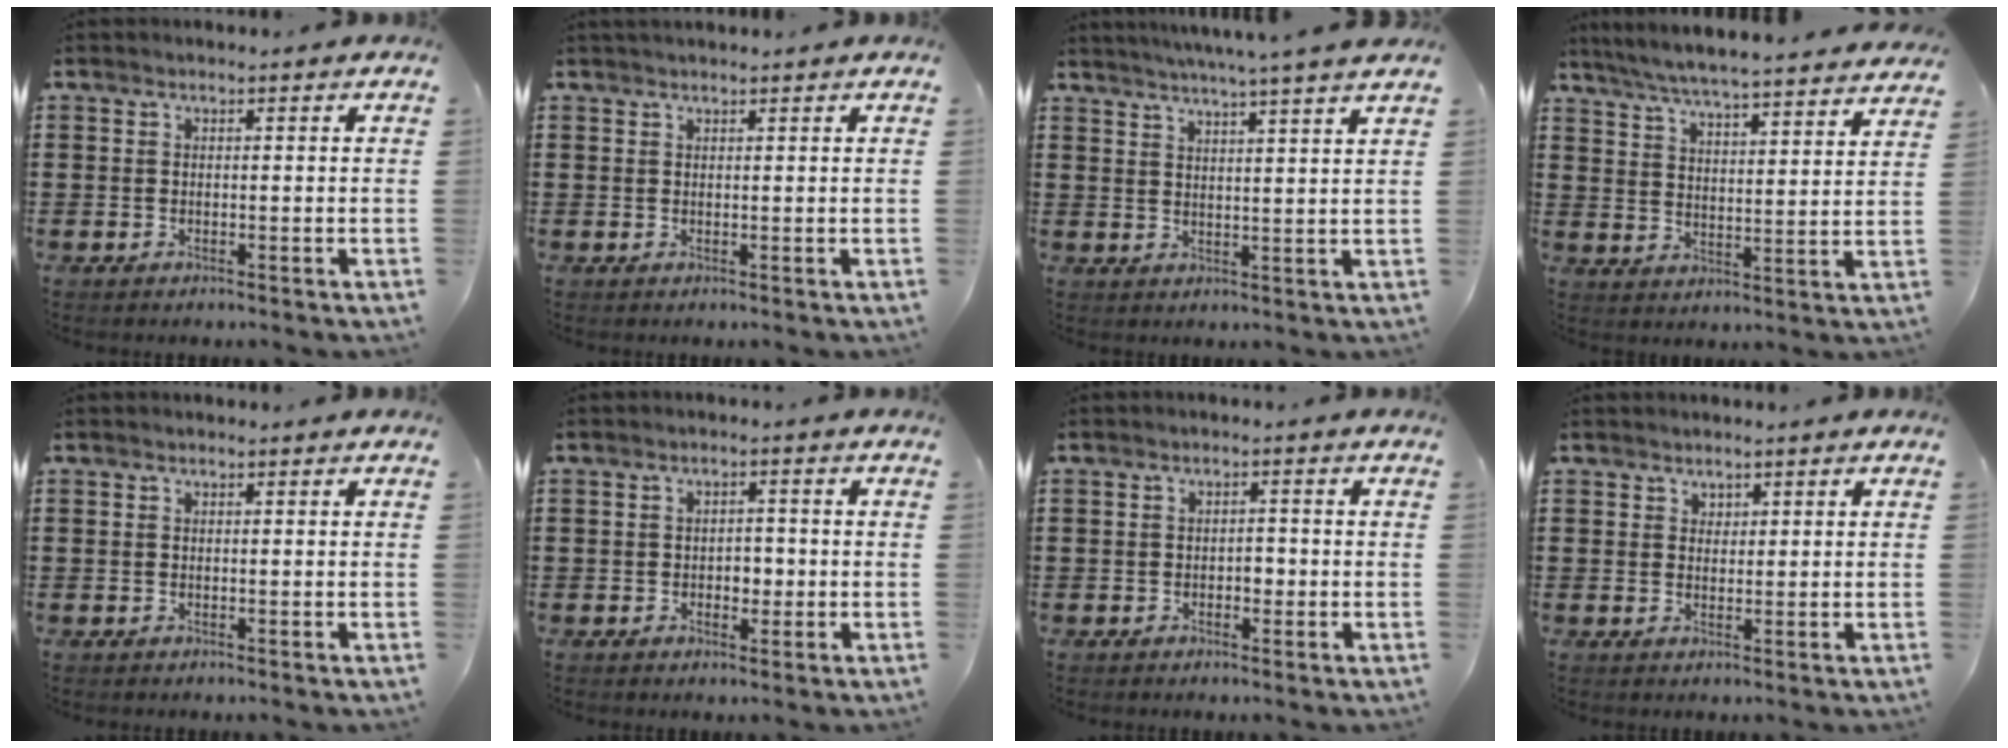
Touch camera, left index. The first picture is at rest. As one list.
[{"total": 0.9, "force": [0.8, 0.1, 0.3], "torque": [-0.007, 0.000, 0.016]}, {"total": 4.3, "force": [3.8, -1.2, 1.7], "torque": [-0.045, -0.019, 0.063]}, {"total": 5.7, "force": [5.4, -0.5, 1.7], "torque": [-0.058, -0.039, 0.091]}, {"total": 0.0}, {"total": 2.4, "force": [-0.5, 1.7, 1.6], "torque": [-0.034, 0.005, -0.014]}, {"total": 1.6, "force": [-0.5, 1.0, 1.1], "torque": [-0.024, 0.003, -0.013]}, {"total": 1.4, "force": [1.1, 0.7, 0.2], "torque": [-0.006, 0.001, 0.023]}]